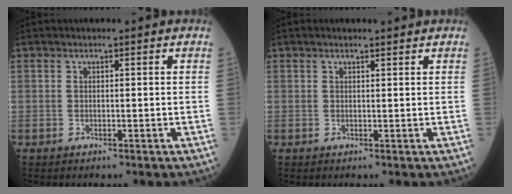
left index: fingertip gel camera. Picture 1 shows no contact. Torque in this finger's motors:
{"motor_torque": [1.04, -1.08, 0.00, 0.01]}